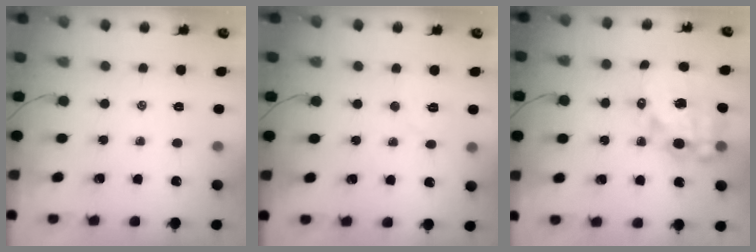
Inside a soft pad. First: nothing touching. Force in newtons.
{"total": 5.2, "press": 5.1, "slide": 0.9}
{"total": 16.1, "press": 15.7, "slide": 3.5}